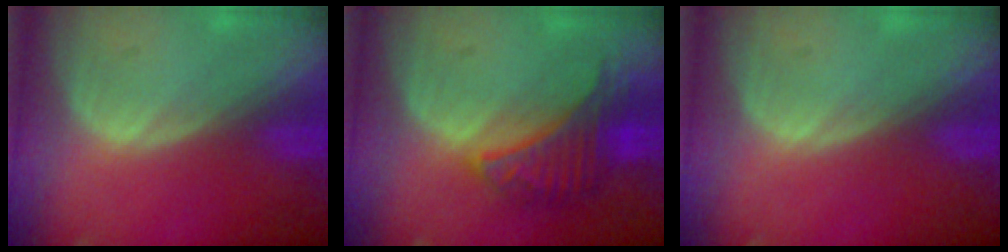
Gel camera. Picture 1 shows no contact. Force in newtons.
{"total": 6.7, "press": 6.6, "slide": 1.2}
{"total": 0.0}